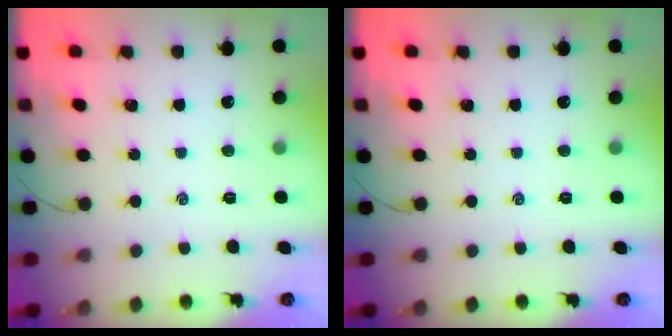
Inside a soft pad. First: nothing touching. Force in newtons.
{"total": 0.0}